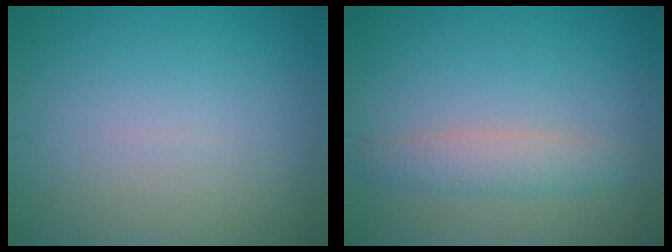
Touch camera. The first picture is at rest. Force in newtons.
{"total": 2.6, "press": 2.6, "slide": 0.1}